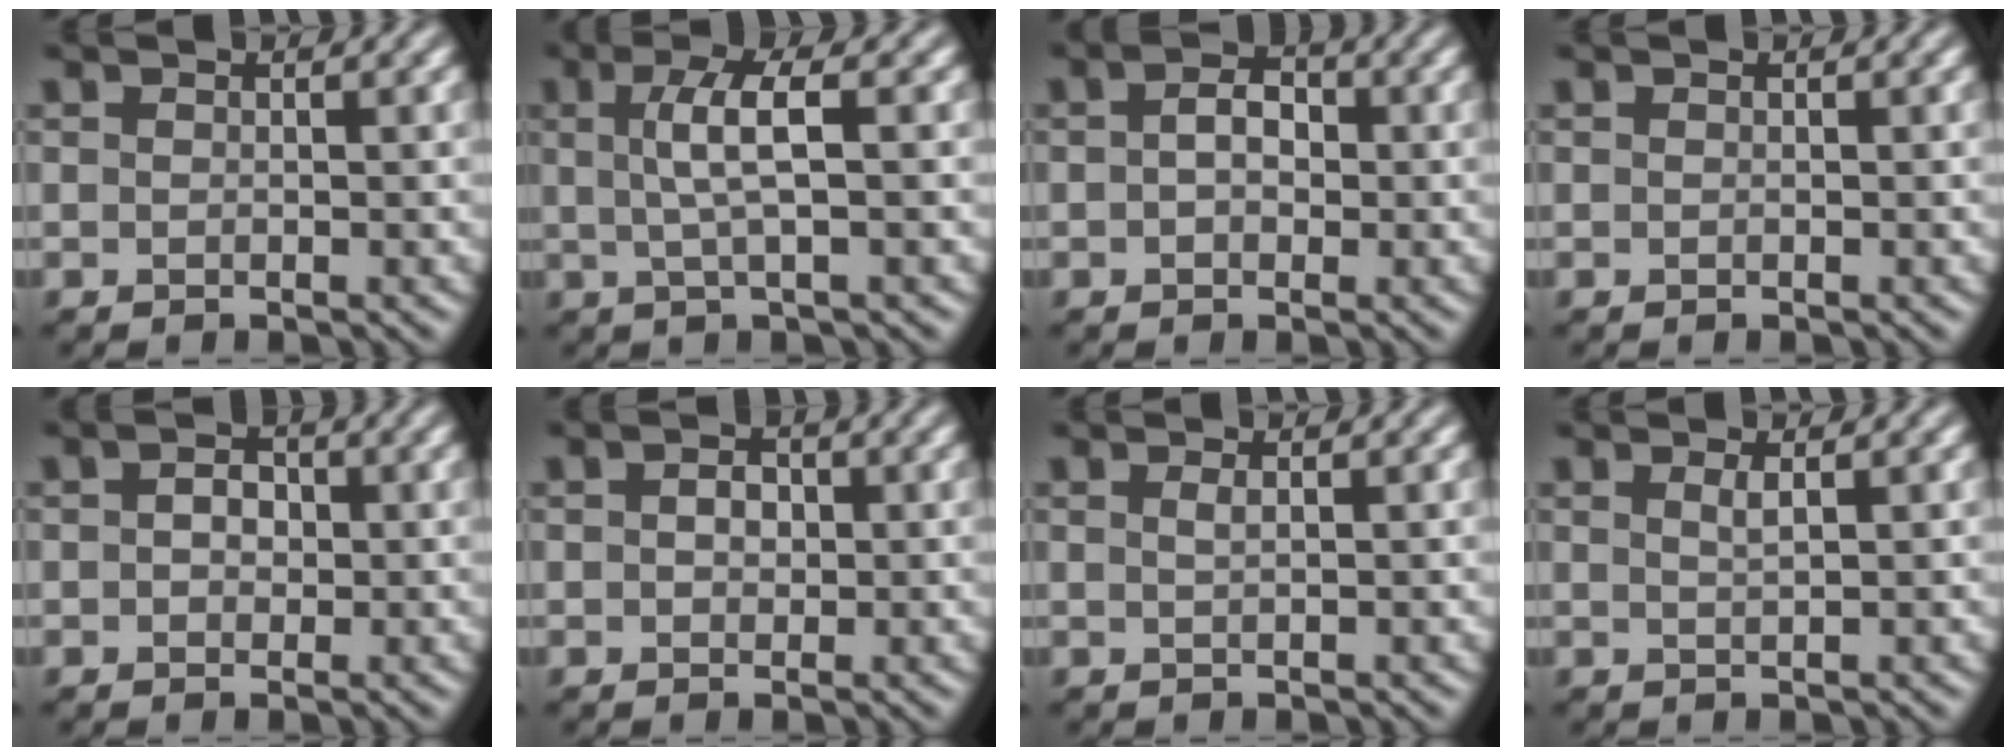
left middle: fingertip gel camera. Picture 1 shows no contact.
{"total": 4.0, "force": [0.6, 0.9, 3.8], "torque": [-0.074, 0.005, 0.009]}
{"total": 3.1, "force": [0.4, 2.1, 2.3], "torque": [-0.030, 0.007, -0.007]}
{"total": 0.0}
{"total": 2.4, "force": [0.4, 1.7, 1.5], "torque": [-0.018, 0.006, -0.009]}
{"total": 1.9, "force": [0.2, 1.3, 1.3], "torque": [-0.019, 0.000, 0.001]}
{"total": 0.8, "force": [0.3, 0.3, 0.7], "torque": [-0.008, 0.003, 0.004]}
{"total": 1.1, "force": [0.5, 0.3, 0.9], "torque": [-0.011, 0.002, 0.007]}